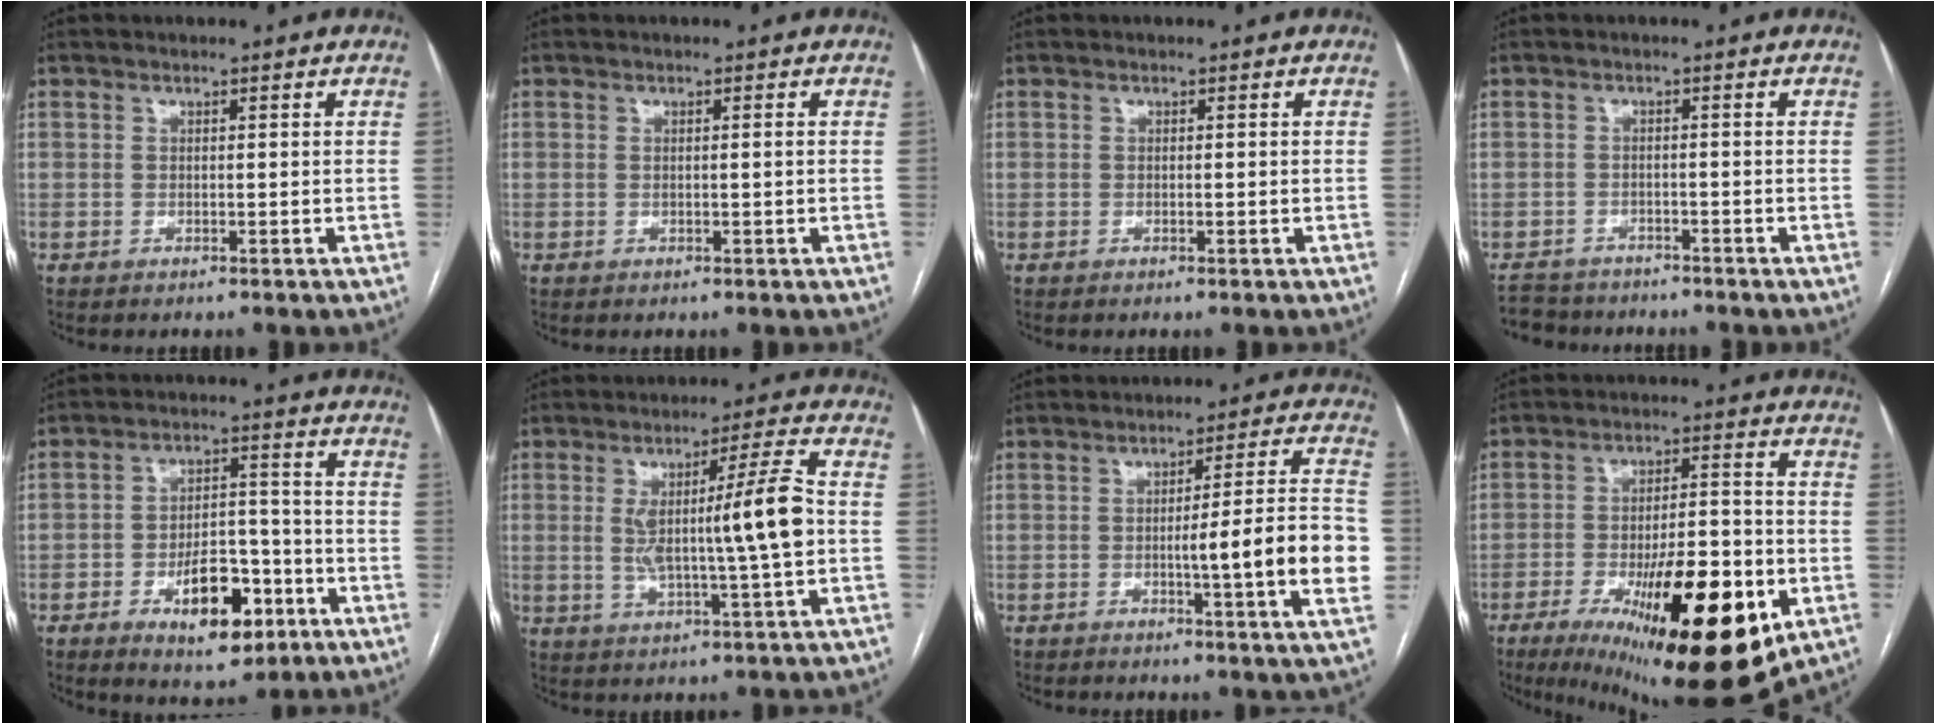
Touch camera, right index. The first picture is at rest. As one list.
[{"total": 0.6, "force": [0.0, -0.1, 0.6], "torque": [-0.010, -0.001, 0.001]}, {"total": 0.0}, {"total": 4.8, "force": [-4.2, 2.1, -0.3], "torque": [0.008, -0.005, -0.074]}, {"total": 10.5, "force": [-4.7, 5.2, 7.8], "torque": [-0.118, 0.014, -0.064]}, {"total": 10.7, "force": [0.3, -0.4, 10.7], "torque": [-0.181, 0.005, 0.009]}, {"total": 13.2, "force": [-2.4, -0.3, 12.9], "torque": [-0.175, 0.001, -0.036]}, {"total": 22.0, "force": [-8.6, 5.8, 19.4], "torque": [-0.258, -0.017, -0.115]}]